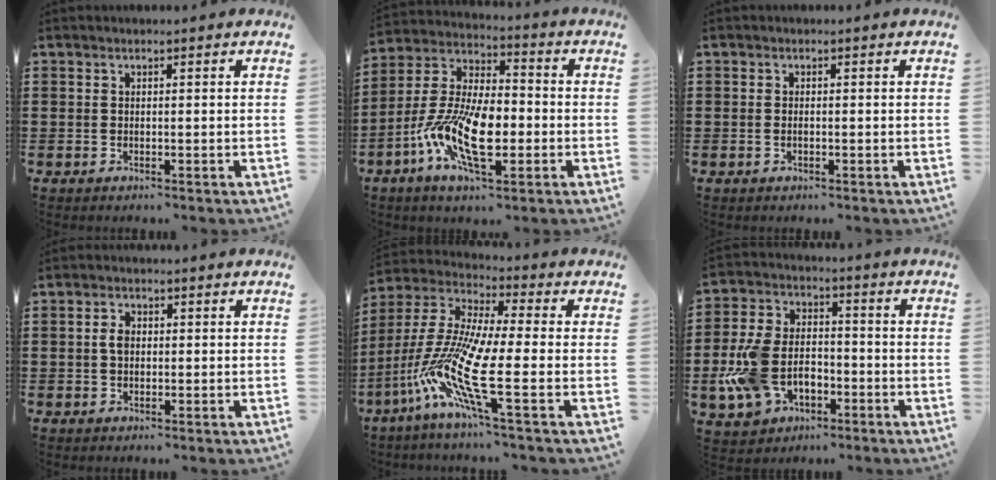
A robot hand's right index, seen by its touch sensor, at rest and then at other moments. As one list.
[{"total": 12.2, "force": [-4.0, 5.7, 10.1], "torque": [-0.239, -0.009, -0.078]}, {"total": 0.7, "force": [-0.2, 0.2, 0.7], "torque": [-0.014, -0.003, -0.003]}, {"total": 2.1, "force": [0.2, 1.3, 1.6], "torque": [-0.033, 0.006, 0.002]}, {"total": 14.6, "force": [-5.6, 2.6, 13.2], "torque": [-0.312, -0.022, -0.119]}, {"total": 9.5, "force": [-2.9, 6.6, 6.2], "torque": [-0.165, 0.011, -0.058]}]